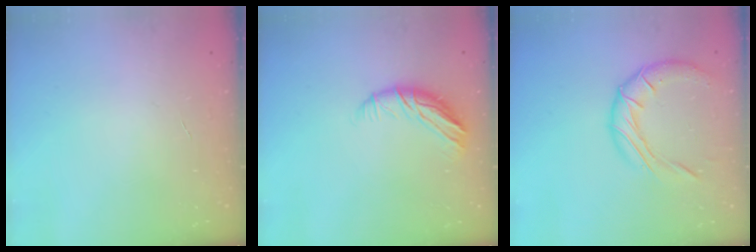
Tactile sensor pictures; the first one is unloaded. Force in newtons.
{"total": 9.7, "press": 9.6, "slide": 1.2}
{"total": 12.7, "press": 12.7, "slide": 1.0}